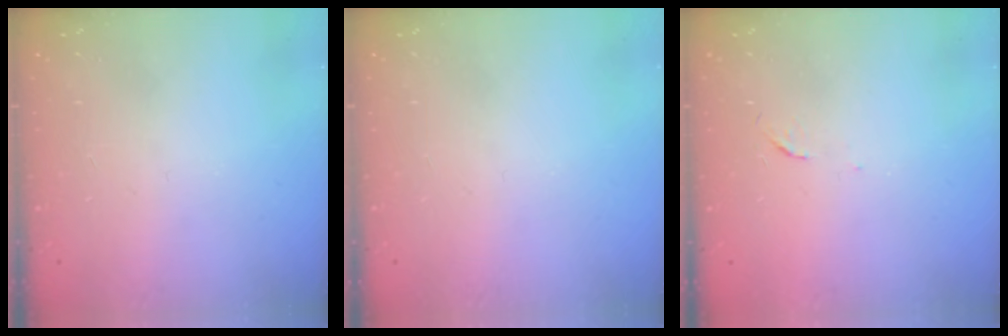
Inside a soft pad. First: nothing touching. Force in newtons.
{"total": 0.0}
{"total": 3.2, "press": 3.2, "slide": 0.4}